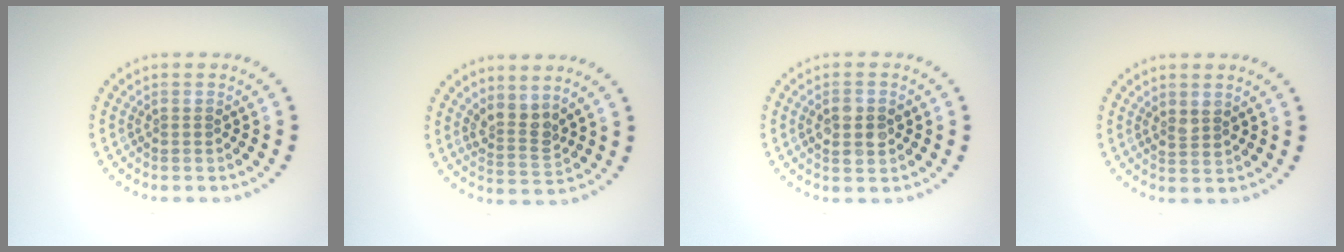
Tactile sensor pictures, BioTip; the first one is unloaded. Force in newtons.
{"total": 2.5, "press": 1.9, "slide": 1.7}
{"total": 2.8, "press": 2.8, "slide": 0.2}
{"total": 1.2, "press": 1.1, "slide": 0.5}